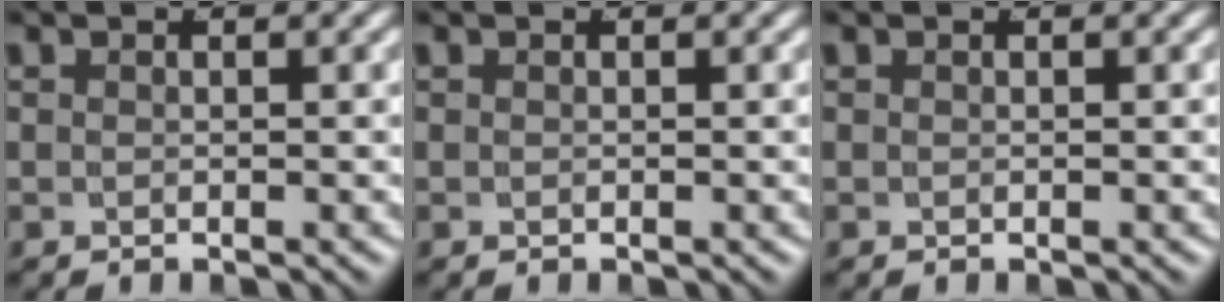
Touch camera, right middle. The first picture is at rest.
{"total": 0.0}
{"total": 0.0}